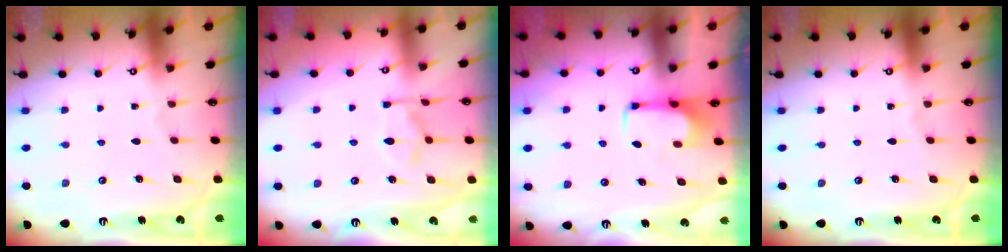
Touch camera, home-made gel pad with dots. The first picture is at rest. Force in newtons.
{"total": 3.2, "press": 3.0, "slide": 1.1}
{"total": 1.9, "press": 1.9, "slide": 0.2}
{"total": 0.0}